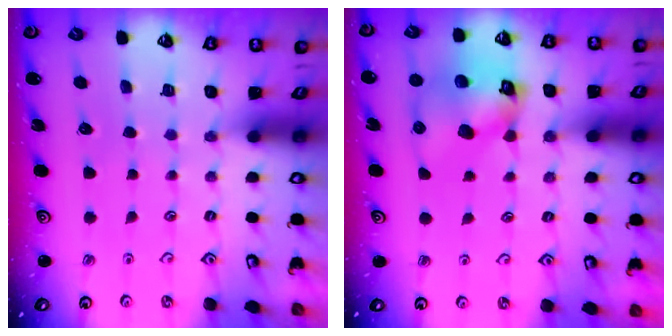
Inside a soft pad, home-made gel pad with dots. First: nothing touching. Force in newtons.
{"total": 11.4, "press": 11.2, "slide": 1.9}